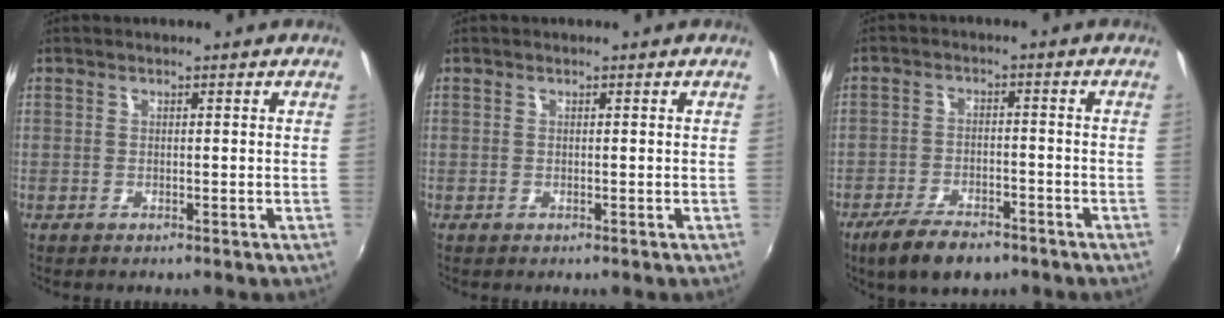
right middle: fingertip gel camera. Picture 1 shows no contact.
{"total": 0.0}
{"total": 9.3, "force": [-6.8, 3.8, 5.1], "torque": [-0.123, -0.014, -0.116]}